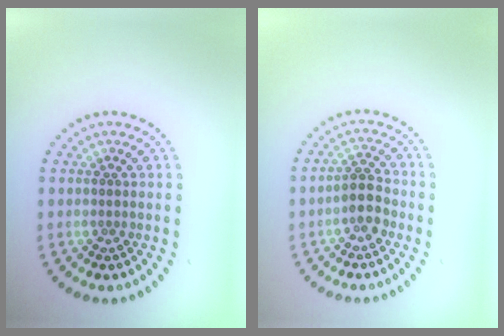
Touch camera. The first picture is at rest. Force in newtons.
{"total": 2.9, "press": 2.7, "slide": 1.1}